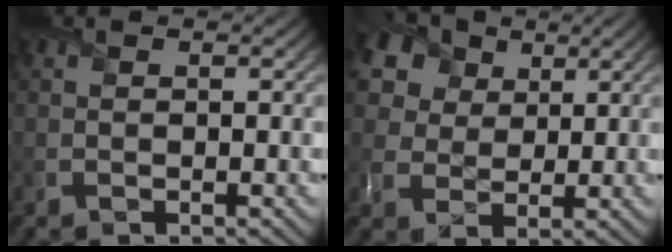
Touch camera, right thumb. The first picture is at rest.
{"total": 10.3, "force": [5.3, 7.4, 4.8], "torque": [-0.156, 0.024, 0.091]}